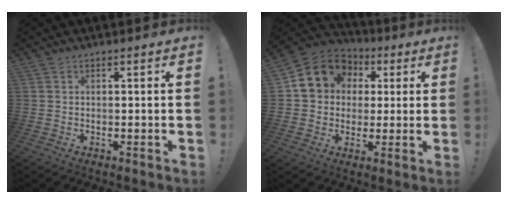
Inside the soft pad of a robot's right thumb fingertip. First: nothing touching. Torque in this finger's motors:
{"motor_torque": [1.31, 1.31, 0.04, 0.03, 0.13]}